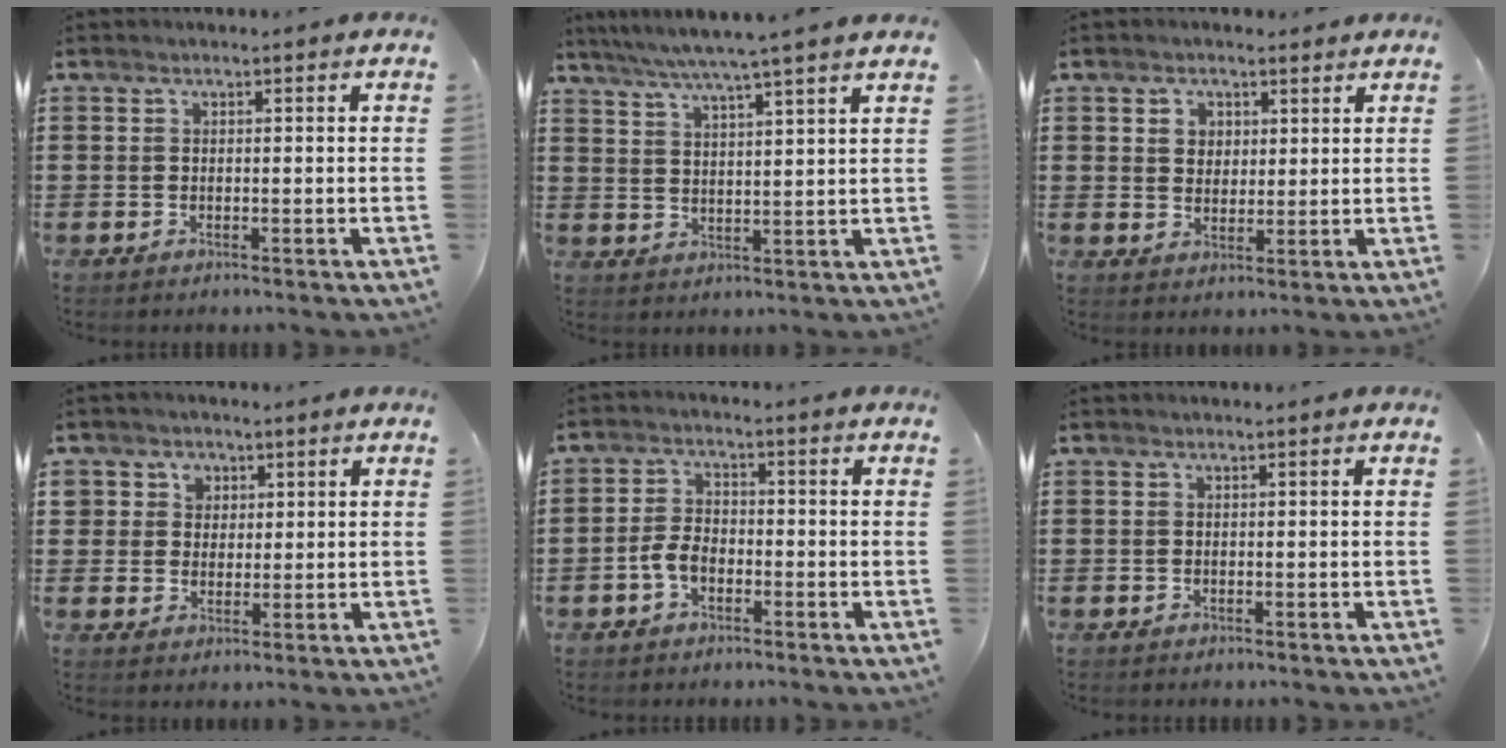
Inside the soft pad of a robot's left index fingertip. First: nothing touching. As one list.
[{"total": 5.4, "force": [4.6, -1.1, 2.6], "torque": [-0.066, -0.023, 0.078]}, {"total": 3.2, "force": [1.9, 2.5, 0.4], "torque": [-0.013, 0.007, 0.032]}, {"total": 3.4, "force": [1.4, 3.1, -0.1], "torque": [-0.008, 0.010, 0.021]}, {"total": 3.8, "force": [-1.6, 2.1, 2.7], "torque": [-0.070, -0.001, -0.036]}, {"total": 0.0}]